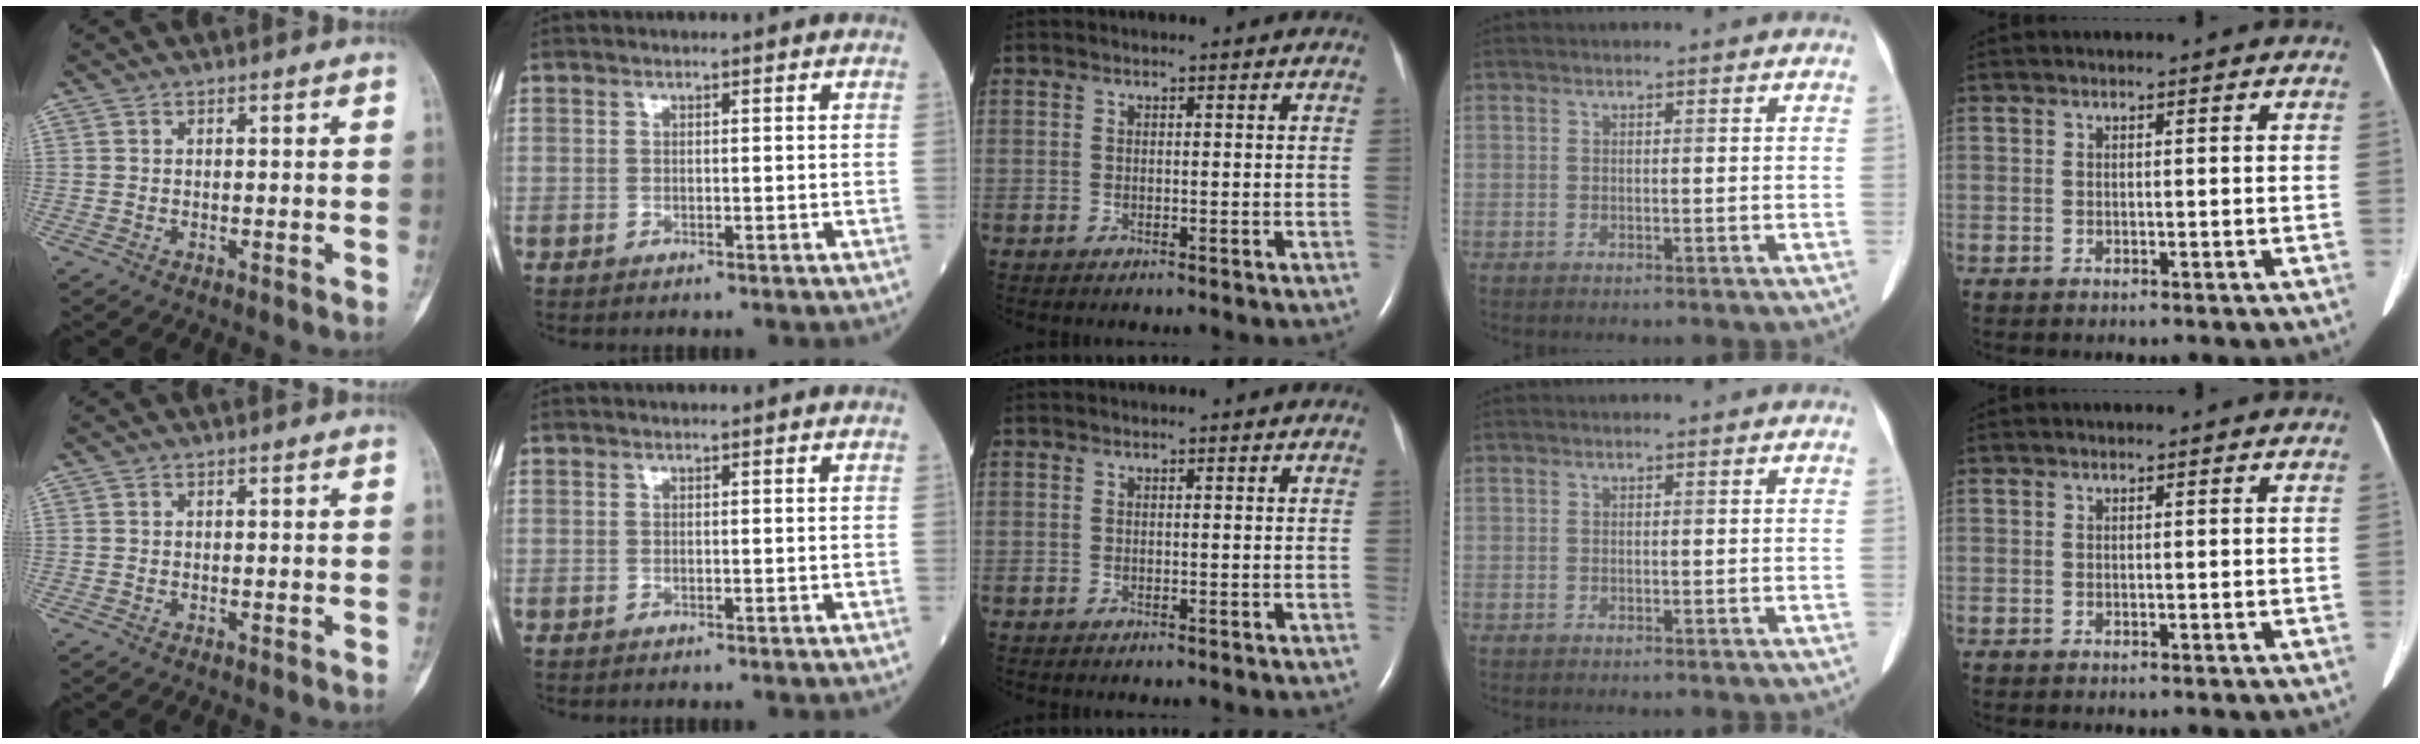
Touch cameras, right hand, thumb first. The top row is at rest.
{}